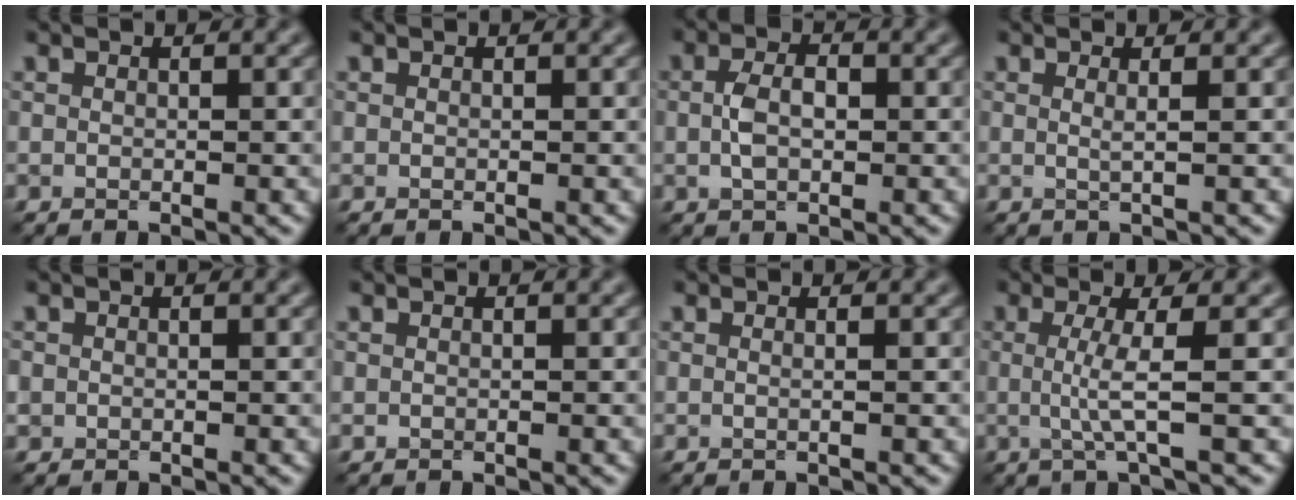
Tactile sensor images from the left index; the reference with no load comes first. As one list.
[{"total": 0.0}, {"total": 2.7, "force": [0.0, 1.5, 2.3], "torque": [-0.048, 0.002, -0.001]}, {"total": 1.2, "force": [0.3, 0.3, 1.1], "torque": [-0.014, -0.002, -0.005]}, {"total": 0.7, "force": [-0.1, 0.6, 0.1], "torque": [0.002, -0.003, -0.003]}, {"total": 0.0}, {"total": 0.9, "force": [0.1, 0.4, 0.8], "torque": [-0.008, -0.002, -0.008]}, {"total": 3.3, "force": [0.0, 0.6, 3.3], "torque": [-0.064, -0.004, -0.005]}]